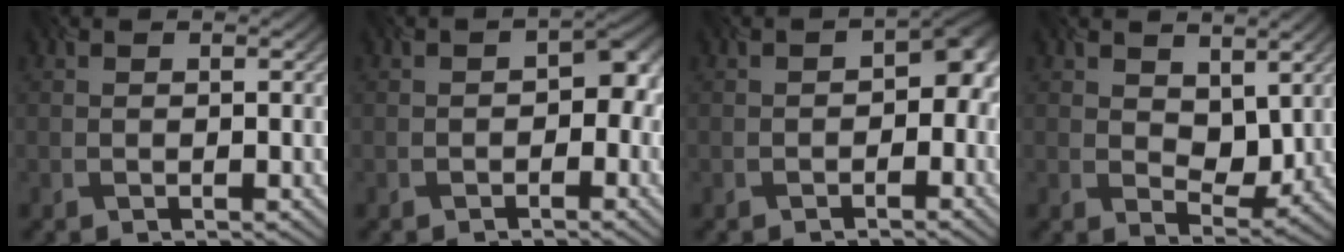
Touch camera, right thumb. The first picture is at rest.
{"total": 3.0, "force": [-1.2, 2.0, 2.0], "torque": [-0.022, 0.005, -0.013]}
{"total": 4.1, "force": [-1.4, 2.6, 2.9], "torque": [-0.030, 0.000, -0.017]}
{"total": 4.5, "force": [1.8, 3.0, 2.8], "torque": [-0.059, -0.006, 0.041]}